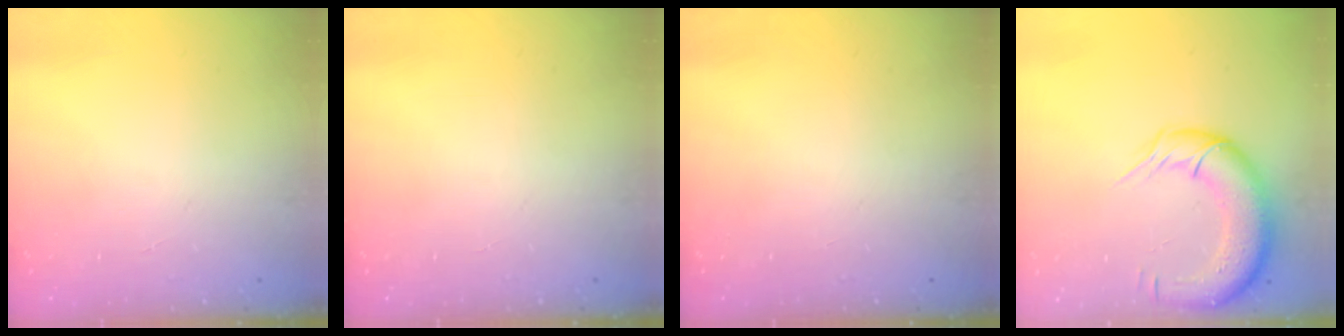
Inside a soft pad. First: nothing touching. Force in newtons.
{"total": 0.0}
{"total": 0.0}
{"total": 14.0, "press": 13.6, "slide": 3.1}